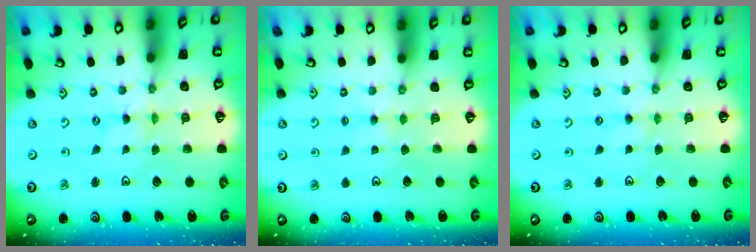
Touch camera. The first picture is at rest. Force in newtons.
{"total": 2.9, "press": 2.8, "slide": 0.5}
{"total": 2.1, "press": 2.1, "slide": 0.3}